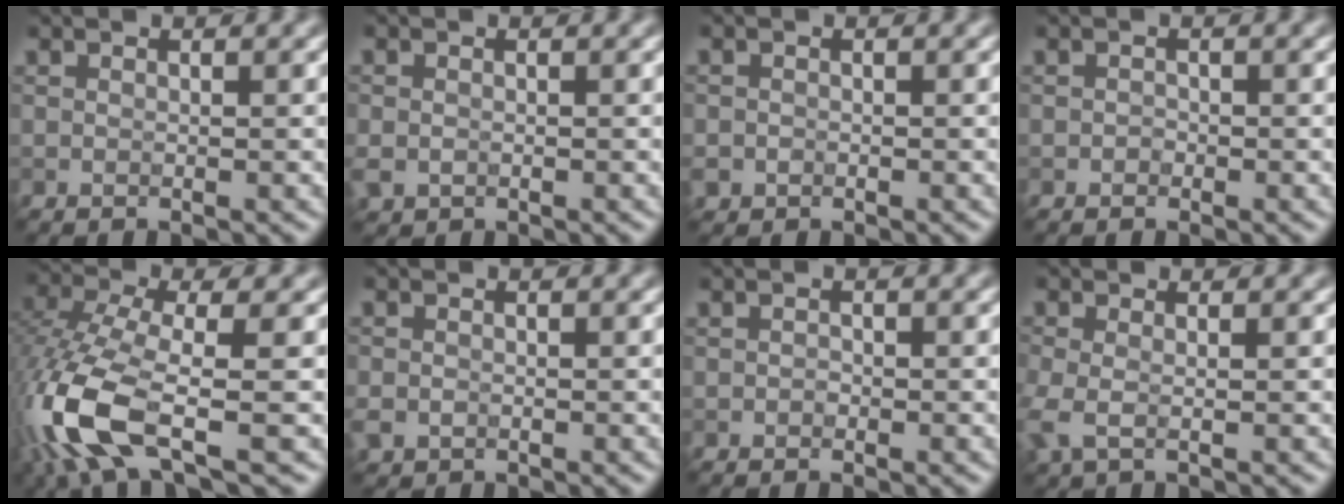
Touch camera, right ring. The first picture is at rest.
{"total": 1.4, "force": [-0.9, -0.6, -0.9], "torque": [-0.014, -0.016, 0.024]}
{"total": 1.9, "force": [-1.3, -0.6, -1.2], "torque": [-0.007, -0.013, 0.018]}
{"total": 2.1, "force": [-1.5, -0.7, -1.2], "torque": [-0.011, -0.012, 0.010]}
{"total": 9.8, "force": [-6.0, 2.6, 7.3], "torque": [-0.216, -0.026, -0.081]}
{"total": 1.6, "force": [-1.3, -0.5, -0.9], "torque": [-0.015, -0.014, 0.017]}
{"total": 2.0, "force": [-1.5, -0.8, -1.1], "torque": [-0.014, -0.013, 0.010]}
{"total": 1.5, "force": [-1.4, -0.2, 0.5], "torque": [-0.042, -0.013, 0.006]}